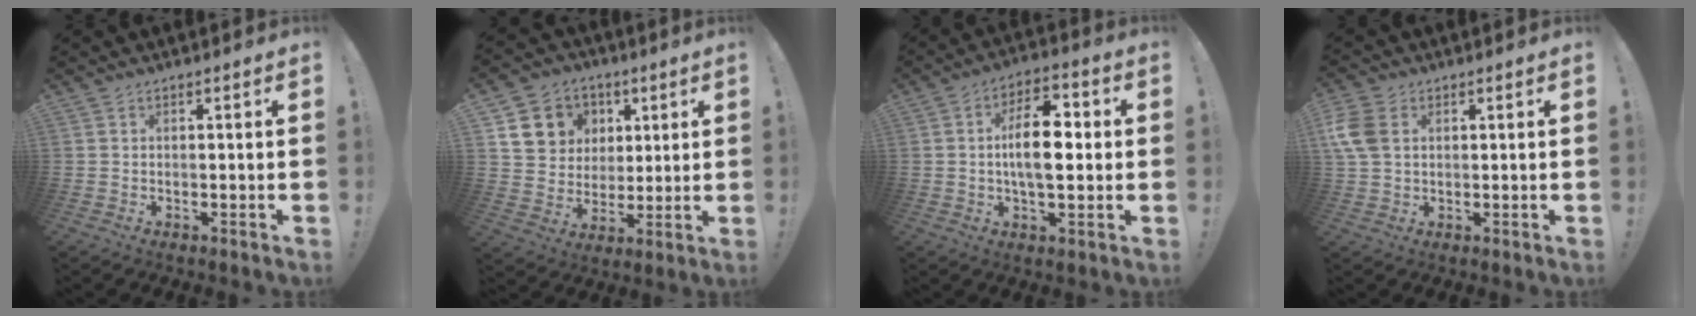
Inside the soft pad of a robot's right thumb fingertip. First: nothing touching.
{"total": 12.2, "force": [4.4, 10.9, 3.3], "torque": [-0.049, -0.016, 0.101]}
{"total": 12.9, "force": [0.1, 6.4, 11.2], "torque": [-0.185, 0.004, -0.004]}
{"total": 8.6, "force": [2.3, 6.0, 5.7], "torque": [-0.125, 0.001, 0.045]}